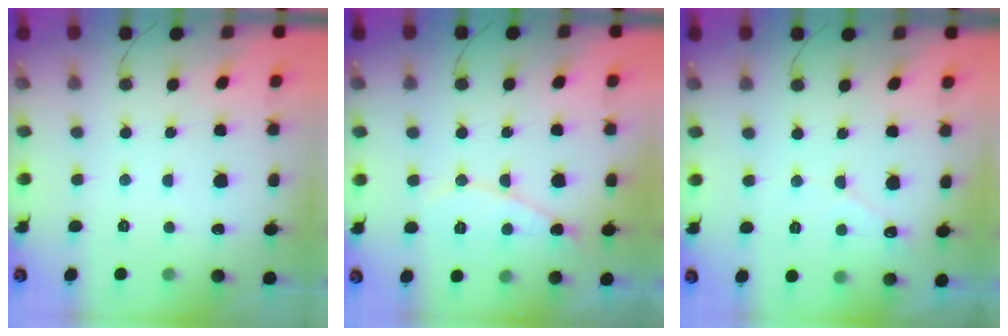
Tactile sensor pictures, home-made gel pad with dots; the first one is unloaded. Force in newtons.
{"total": 8.6, "press": 8.6, "slide": 0.4}
{"total": 3.4, "press": 3.4, "slide": 0.1}